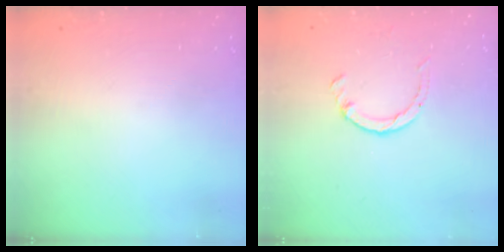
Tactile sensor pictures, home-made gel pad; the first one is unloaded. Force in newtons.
{"total": 2.6, "press": 2.6, "slide": 0.4}